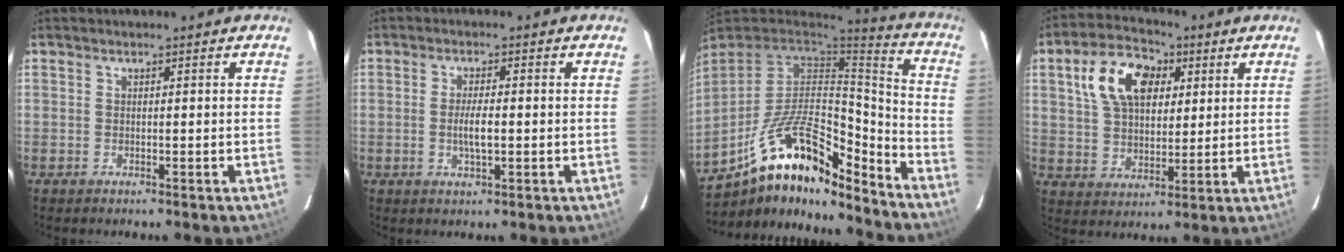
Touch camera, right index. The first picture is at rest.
{"total": 4.1, "force": [-0.6, 0.9, 3.9], "torque": [-0.073, -0.004, -0.009]}
{"total": 21.5, "force": [-14.6, 7.8, 13.6], "torque": [-0.260, 0.001, -0.251]}
{"total": 13.3, "force": [4.9, 8.3, 9.2], "torque": [-0.180, 0.036, 0.088]}